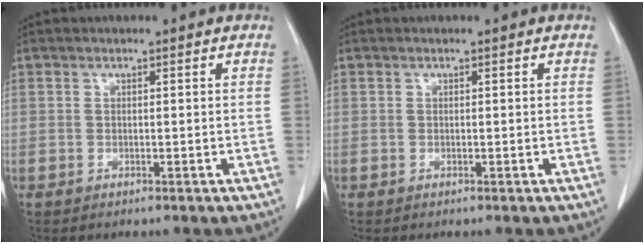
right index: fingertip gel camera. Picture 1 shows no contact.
{"total": 0.0}